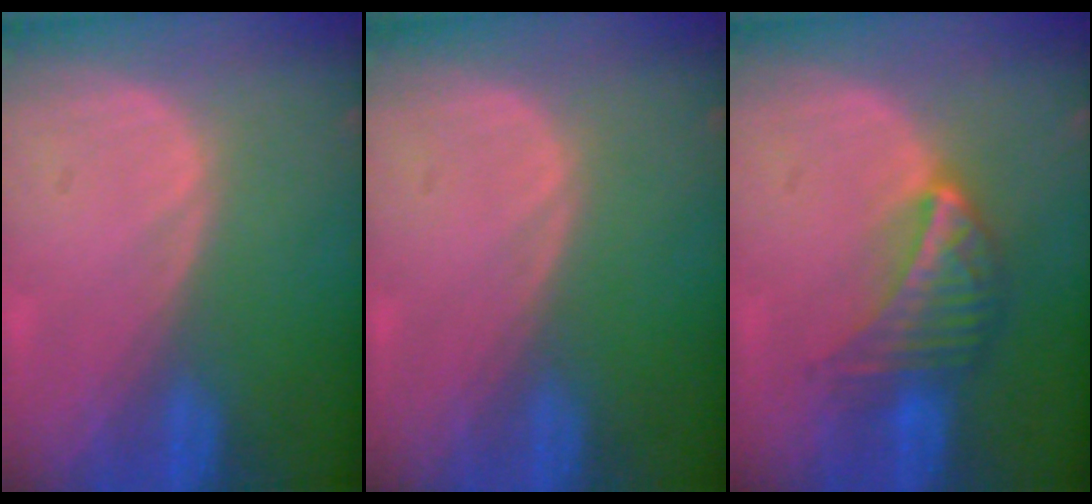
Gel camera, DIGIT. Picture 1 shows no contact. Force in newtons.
{"total": 0.0}
{"total": 7.0, "press": 6.2, "slide": 3.2}